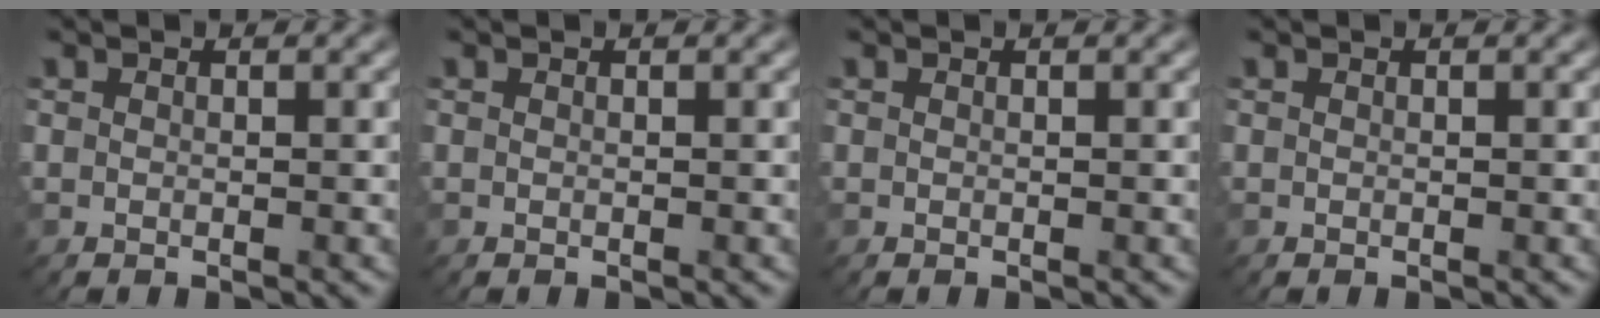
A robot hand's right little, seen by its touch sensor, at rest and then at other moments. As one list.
[{"total": 0.0}, {"total": 0.0}, {"total": 0.0}]